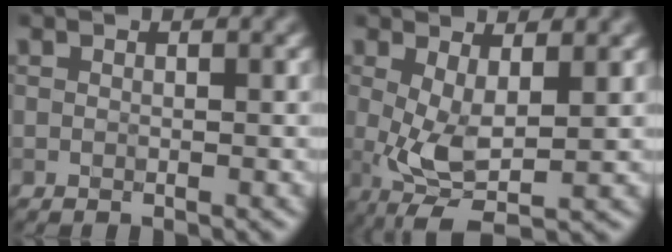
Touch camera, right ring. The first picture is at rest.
{"total": 4.3, "force": [-0.3, 1.2, 4.1], "torque": [-0.083, -0.009, -0.002]}